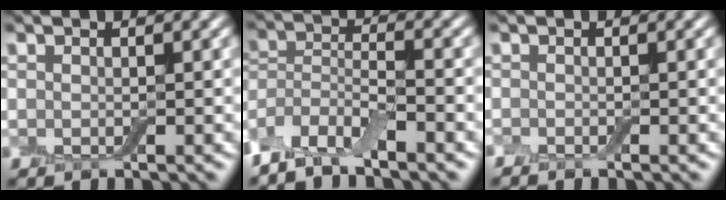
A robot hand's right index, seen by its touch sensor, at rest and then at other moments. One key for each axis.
{"total": 5.2, "fx": -4.2, "fy": 1.4, "fz": 2.7, "tx": -0.055, "ty": 0.001, "tz": -0.088}
{"total": 0.6, "fx": -0.6, "fy": -0.1, "fz": 0.1, "tx": -0.002, "ty": -0.004, "tz": -0.013}